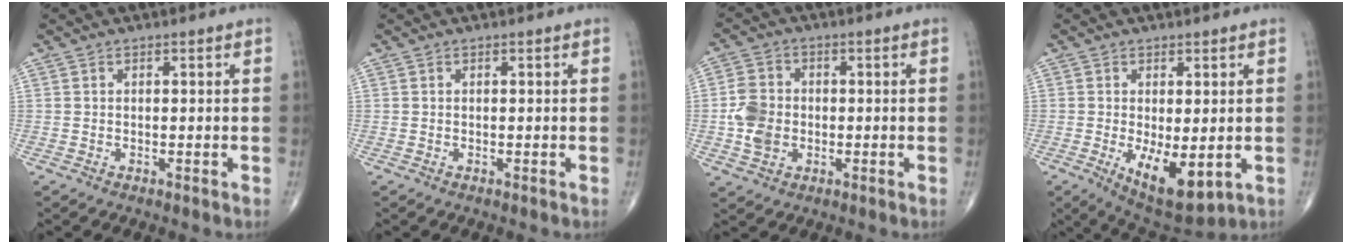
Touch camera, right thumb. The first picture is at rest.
{"total": 0.0}
{"total": 7.1, "force": [-1.0, 5.6, 4.2], "torque": [-0.068, 0.007, -0.022]}
{"total": 9.8, "force": [-2.0, 4.2, 8.6], "torque": [-0.125, -0.025, -0.016]}